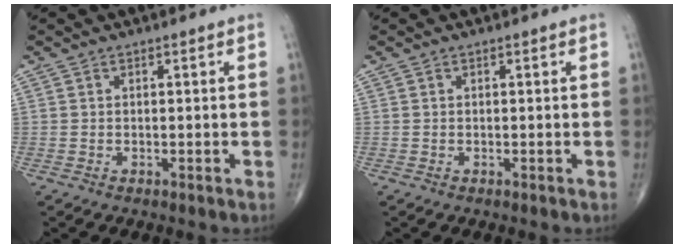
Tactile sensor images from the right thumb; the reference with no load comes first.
{"total": 0.0}